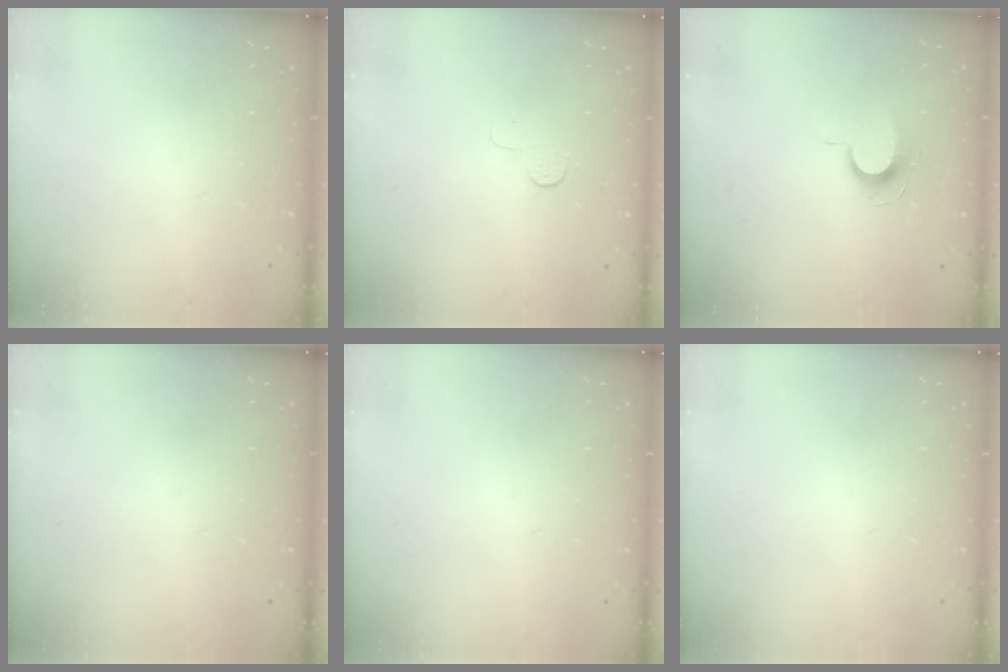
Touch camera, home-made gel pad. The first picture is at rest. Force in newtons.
{"total": 3.9, "press": 3.8, "slide": 0.4}
{"total": 7.1, "press": 7.0, "slide": 0.7}
{"total": 0.0}
{"total": 0.0}
{"total": 0.0}